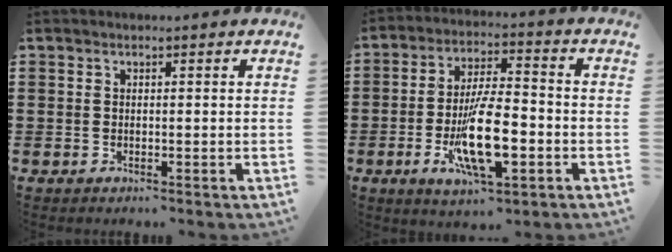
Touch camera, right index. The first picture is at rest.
{"total": 12.4, "force": [-3.5, 4.4, 11.1], "torque": [-0.213, -0.012, -0.062]}